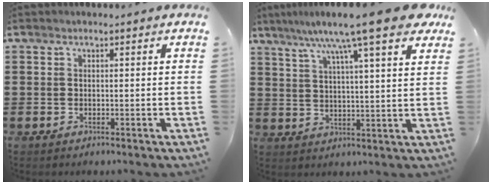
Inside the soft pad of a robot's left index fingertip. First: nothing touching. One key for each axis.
{"total": 12.1, "fx": 8.9, "fy": 0.7, "fz": 8.1, "tx": -0.161, "ty": -0.029, "tz": 0.141}